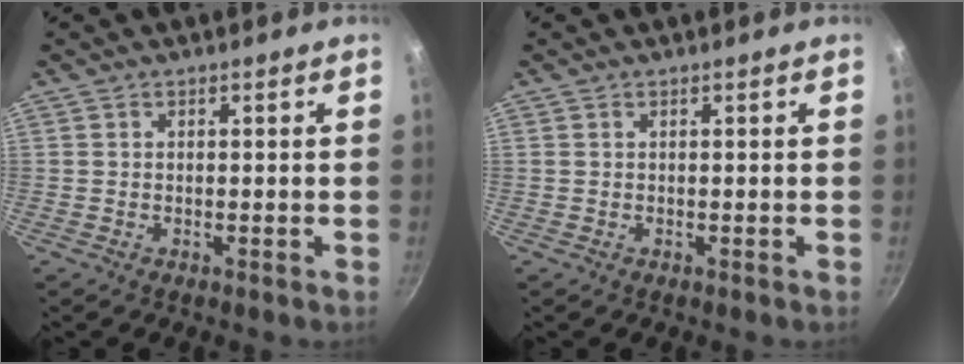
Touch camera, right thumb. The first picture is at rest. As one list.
[{"total": 0.0}]